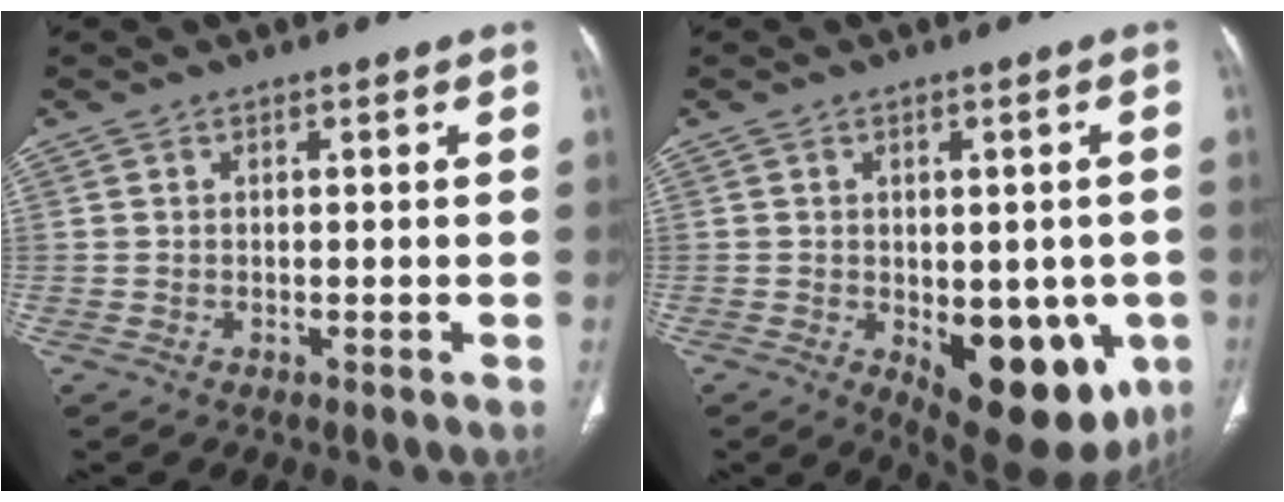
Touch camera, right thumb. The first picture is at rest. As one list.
[{"total": 17.1, "force": [-5.2, 8.7, 13.7], "torque": [-0.133, -0.006, -0.046]}]